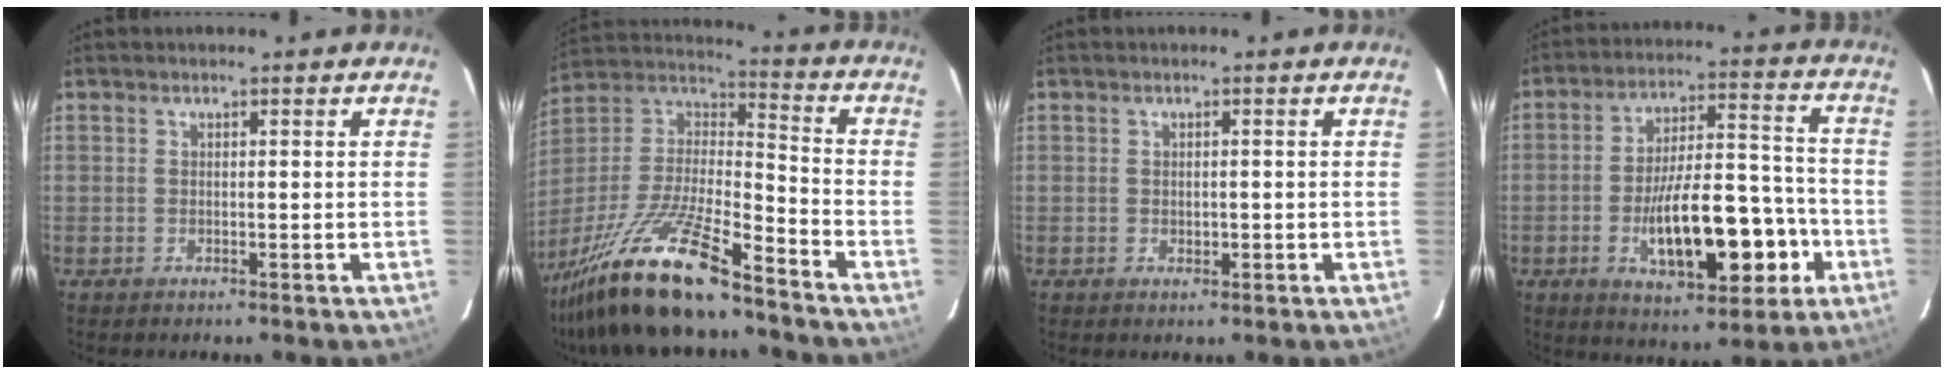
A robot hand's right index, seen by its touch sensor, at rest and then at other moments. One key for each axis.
{"total": 20.8, "fx": -15.6, "fy": 3.0, "fz": 13.4, "tx": -0.293, "ty": -0.032, "tz": -0.293}
{"total": 1.2, "fx": -0.2, "fy": 0.7, "fz": 0.9, "tx": -0.013, "ty": -0.001, "tz": 0.000}
{"total": 16.7, "fx": -5.4, "fy": 5.6, "fz": 14.8, "tx": -0.236, "ty": 0.018, "tz": -0.075}